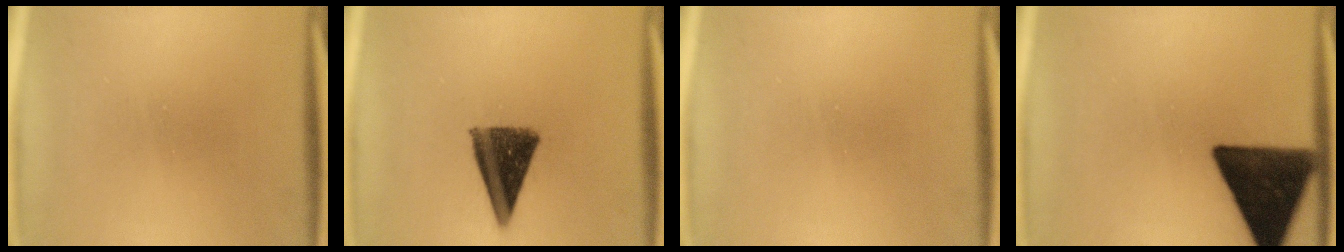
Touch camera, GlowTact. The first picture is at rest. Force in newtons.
{"total": 10.4}
{"total": 0.0}
{"total": 16.0}